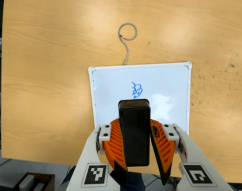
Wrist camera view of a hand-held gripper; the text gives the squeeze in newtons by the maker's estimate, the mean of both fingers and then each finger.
{"total": 11.2, "left": 9.9, "right": 12.4}